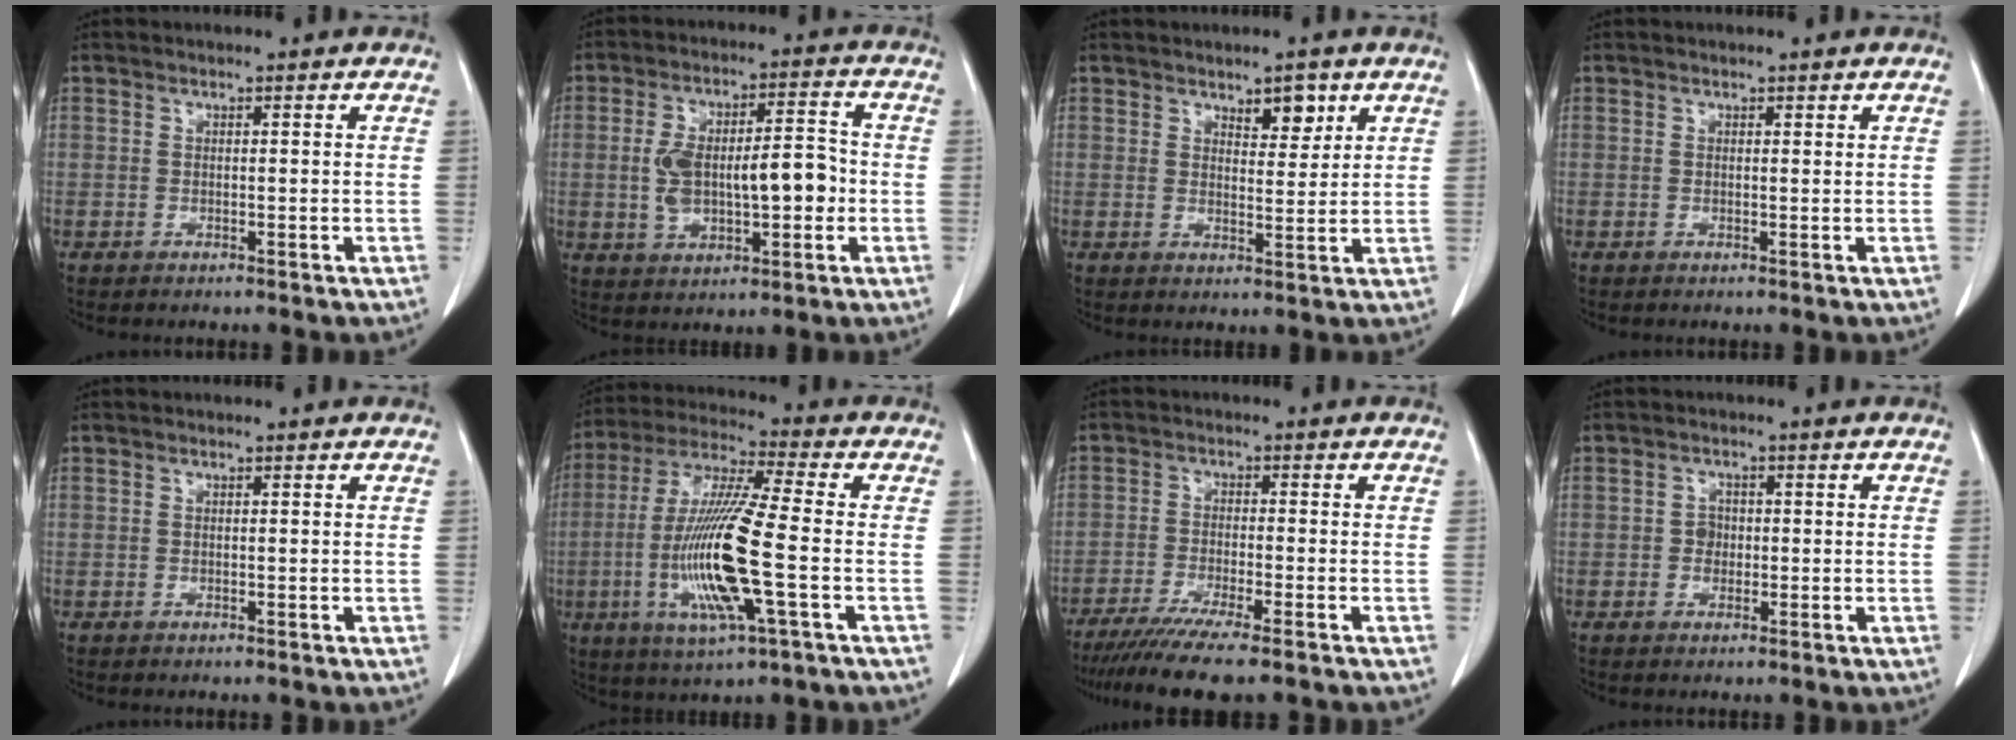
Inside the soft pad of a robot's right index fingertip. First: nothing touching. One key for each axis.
{"total": 11.5, "fx": -0.9, "fy": 4.5, "fz": 10.5, "tx": -0.194, "ty": 0.023, "tz": -0.006}
{"total": 3.8, "fx": 2.4, "fy": 1.6, "fz": 2.5, "tx": -0.031, "ty": -0.004, "tz": 0.038}
{"total": 0.0}
{"total": 0.0}
{"total": 16.1, "fx": -3.4, "fy": 0.8, "fz": 15.7, "tx": -0.328, "ty": -0.014, "tz": -0.067}
{"total": 10.4, "fx": -8.3, "fy": -0.2, "fz": 6.2, "tx": -0.087, "ty": -0.028, "tz": -0.132}
{"total": 1.8, "fx": -0.2, "fy": 1.6, "fz": 0.9, "tx": -0.012, "ty": 0.005, "tz": -0.004}